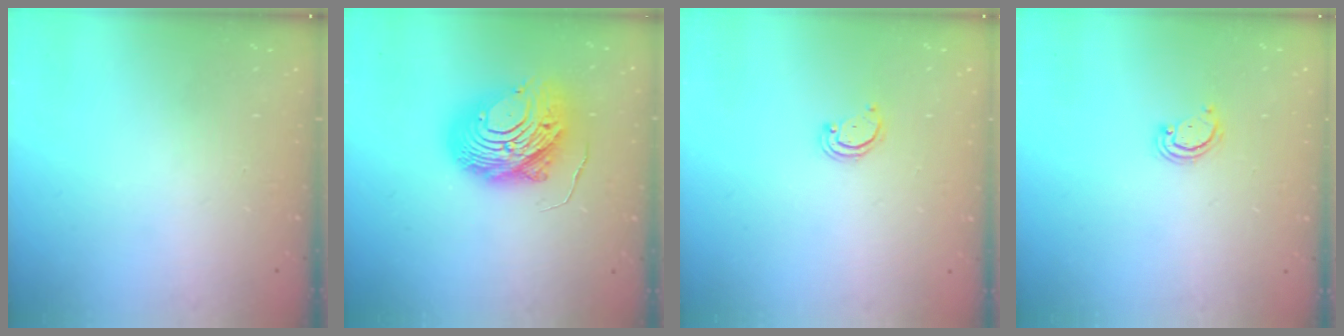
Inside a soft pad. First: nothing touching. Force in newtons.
{"total": 14.3, "press": 14.3, "slide": 1.4}
{"total": 2.2, "press": 2.2, "slide": 0.2}
{"total": 2.6, "press": 2.6, "slide": 0.3}